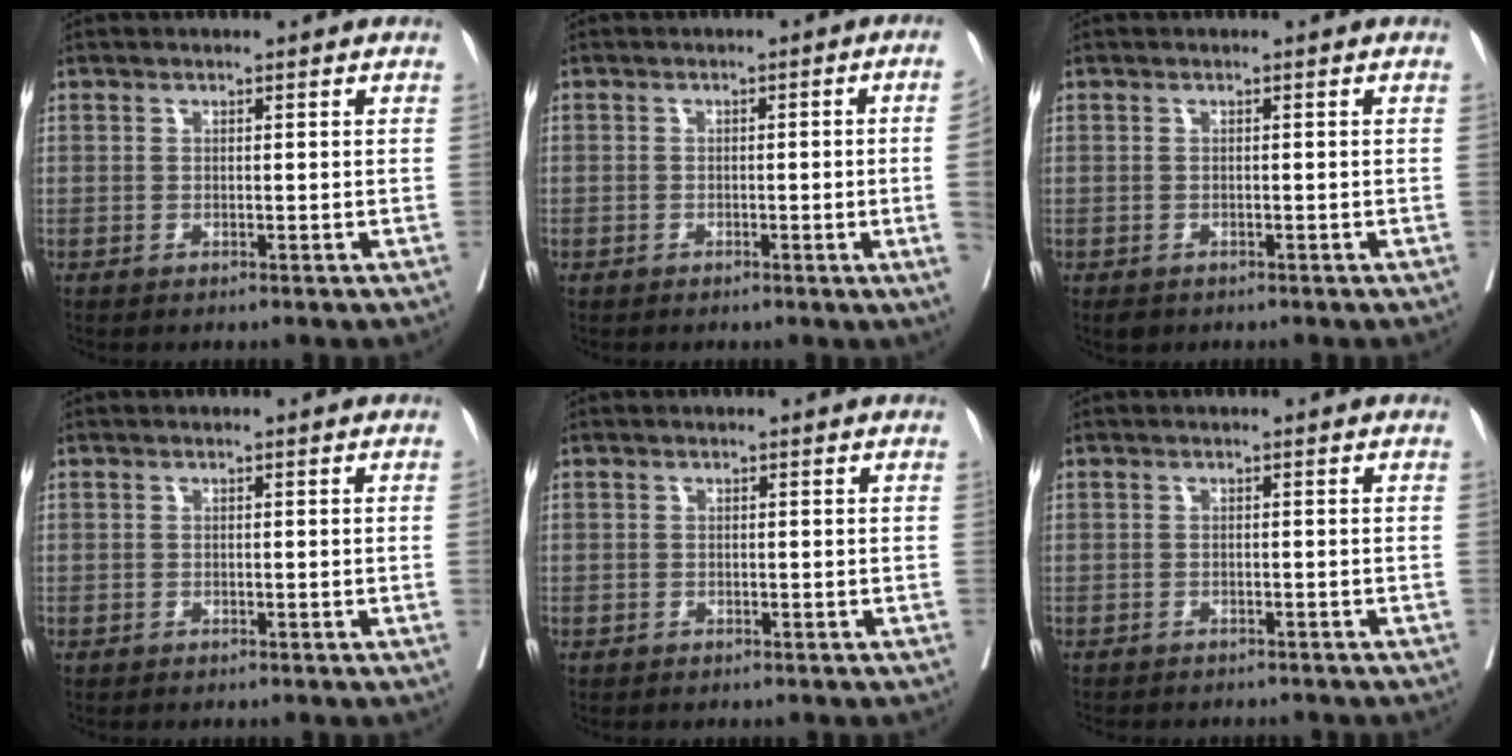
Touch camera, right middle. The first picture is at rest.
{"total": 5.1, "force": [-0.9, -1.1, 4.9], "torque": [-0.056, 0.001, -0.010]}
{"total": 1.5, "force": [-1.1, 1.0, 0.5], "torque": [-0.010, -0.001, -0.012]}
{"total": 0.0}
{"total": 0.6, "force": [-0.2, 0.5, -0.1], "torque": [0.002, 0.007, -0.004]}
{"total": 5.1, "force": [-4.5, 1.9, 1.5], "torque": [-0.019, -0.002, -0.056]}